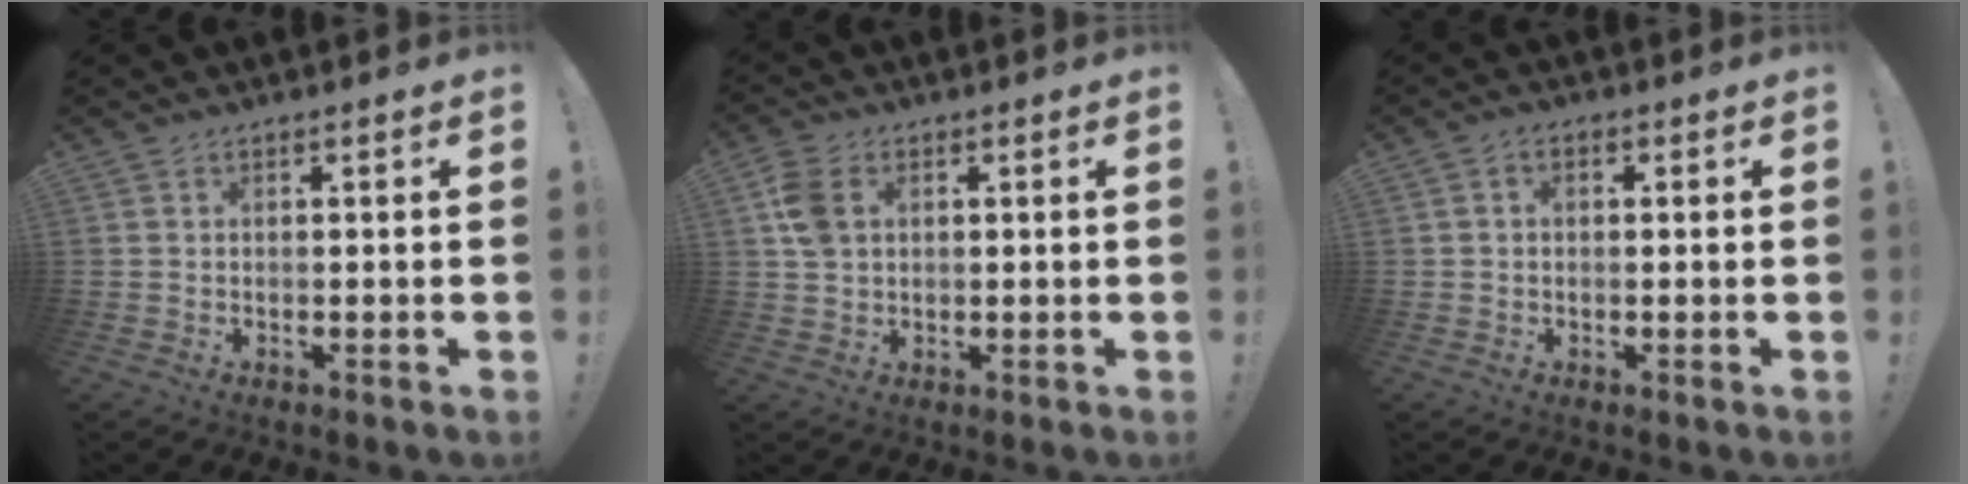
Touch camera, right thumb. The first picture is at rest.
{"total": 7.3, "force": [2.2, 5.0, 4.8], "torque": [-0.096, 0.006, 0.044]}
{"total": 2.1, "force": [0.0, 1.5, 1.5], "torque": [-0.028, 0.007, -0.001]}